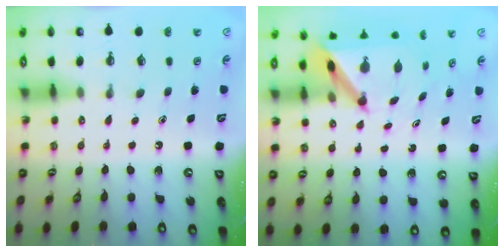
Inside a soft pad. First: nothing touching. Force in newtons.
{"total": 6.4, "press": 6.4, "slide": 0.6}